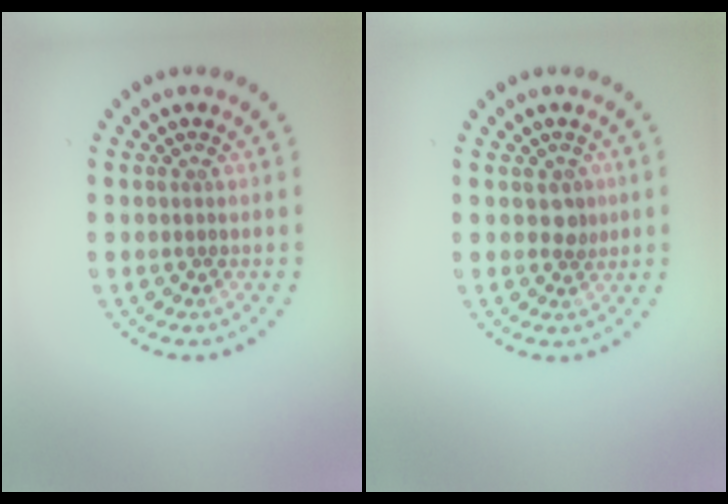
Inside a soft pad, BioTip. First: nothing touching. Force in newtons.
{"total": 1.5, "press": 1.4, "slide": 0.6}